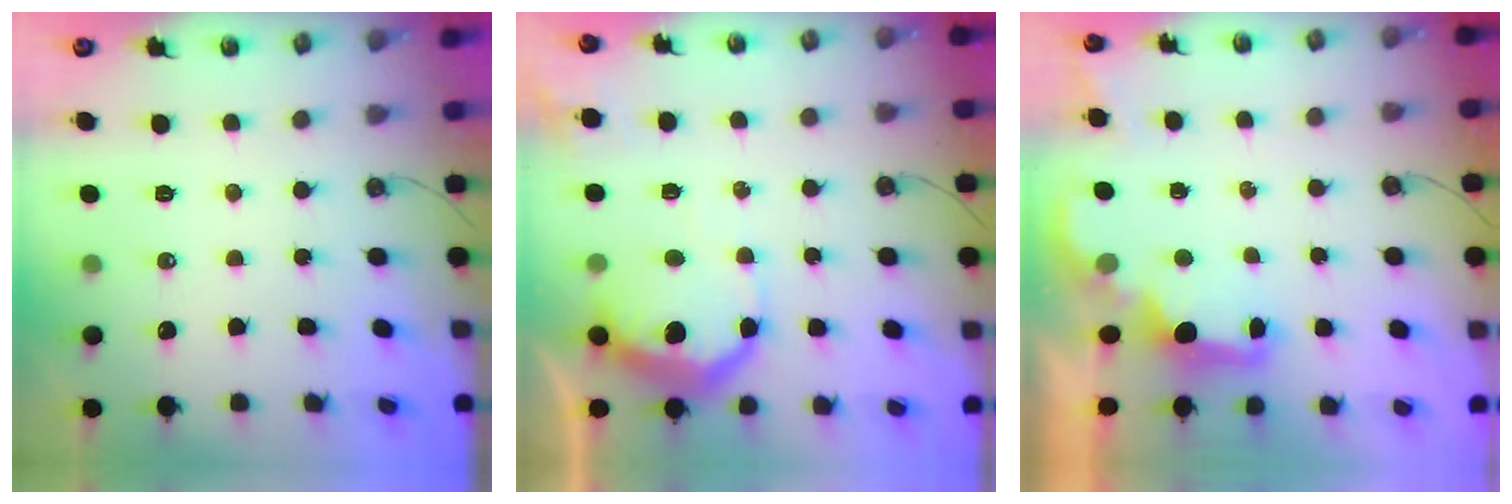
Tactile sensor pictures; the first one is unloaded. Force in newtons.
{"total": 12.6, "press": 12.6, "slide": 0.9}
{"total": 2.3, "press": 2.2, "slide": 0.8}